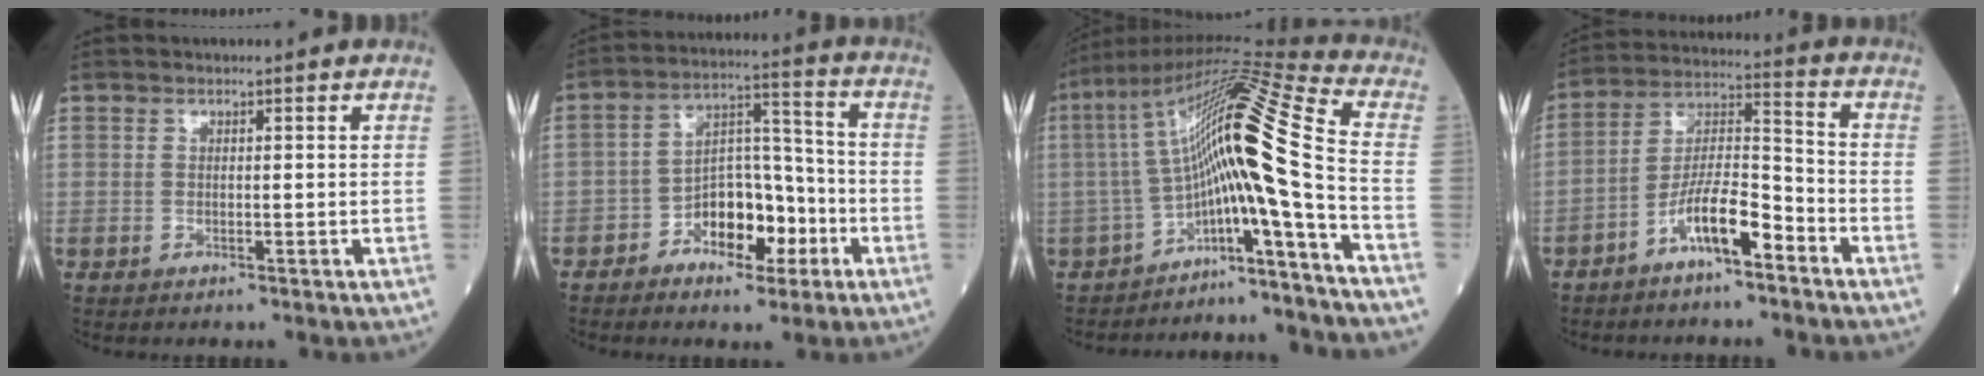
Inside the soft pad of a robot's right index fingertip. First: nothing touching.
{"total": 9.9, "force": [-4.6, 5.0, 7.1], "torque": [-0.122, 0.028, -0.075]}
{"total": 15.1, "force": [-4.8, -1.1, 14.2], "torque": [-0.243, 0.050, -0.080]}
{"total": 9.5, "force": [-5.7, 2.0, 7.4], "torque": [-0.145, 0.014, -0.108]}